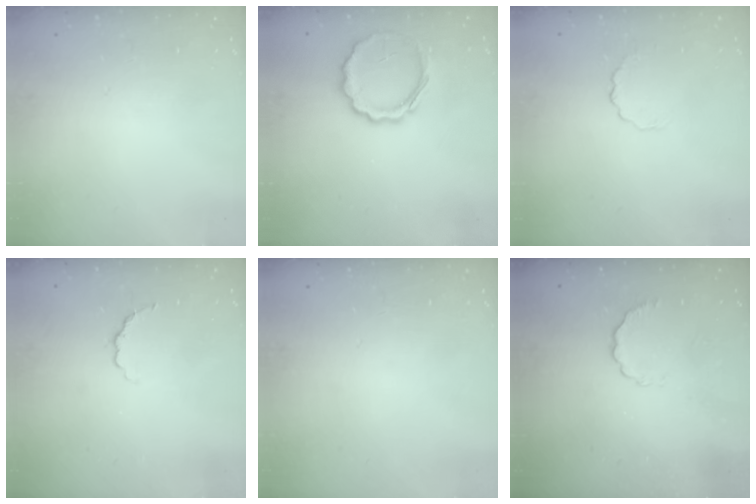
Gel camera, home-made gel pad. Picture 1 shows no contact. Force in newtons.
{"total": 7.8, "press": 7.7, "slide": 1.4}
{"total": 2.8, "press": 2.5, "slide": 1.1}
{"total": 3.0, "press": 2.9, "slide": 1.0}
{"total": 0.0}
{"total": 4.0, "press": 3.7, "slide": 1.6}